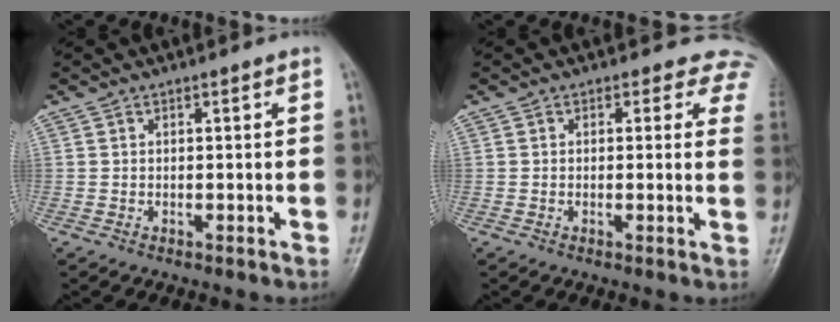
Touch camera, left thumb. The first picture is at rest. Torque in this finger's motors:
{"motor_torque": [0.15, -0.23, 0.27, -0.08, 0.02]}